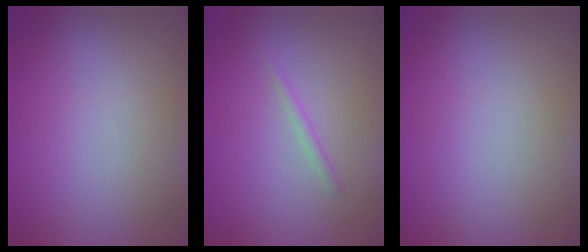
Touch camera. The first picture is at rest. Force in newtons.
{"total": 0.8, "press": 0.8, "slide": 0.0}
{"total": 0.0}